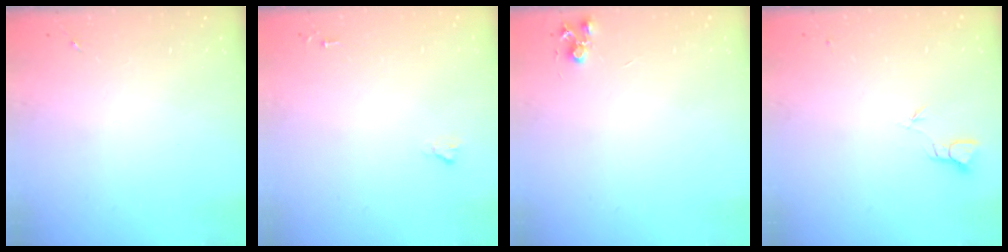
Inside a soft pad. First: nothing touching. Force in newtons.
{"total": 1.6, "press": 1.6, "slide": 0.2}
{"total": 4.6, "press": 4.5, "slide": 0.7}
{"total": 2.0, "press": 2.0, "slide": 0.1}